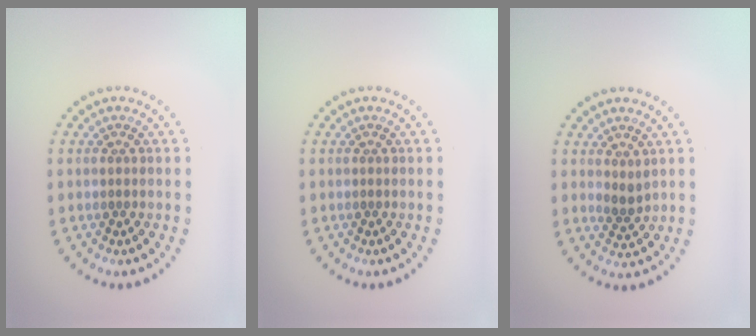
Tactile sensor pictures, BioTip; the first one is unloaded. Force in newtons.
{"total": 0.0}
{"total": 1.2, "press": 1.0, "slide": 0.8}